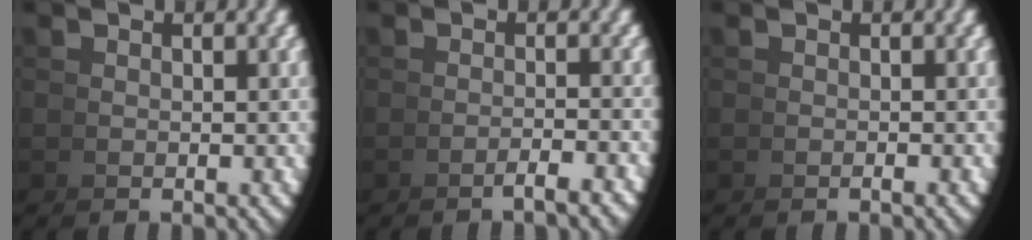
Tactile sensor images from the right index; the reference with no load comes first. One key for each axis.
{"total": 1.9, "fx": -1.4, "fy": -0.5, "fz": 1.1, "tx": -0.001, "ty": 0.013, "tz": -0.031}
{"total": 0.5, "fx": -0.4, "fy": 0.0, "fz": 0.3, "tx": -0.001, "ty": 0.006, "tz": -0.010}